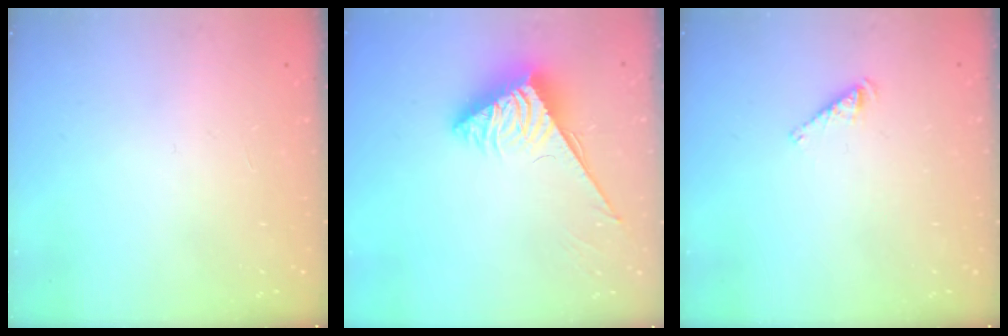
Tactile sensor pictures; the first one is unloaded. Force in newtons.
{"total": 3.8, "press": 3.8, "slide": 0.4}
{"total": 2.8, "press": 2.8, "slide": 0.5}